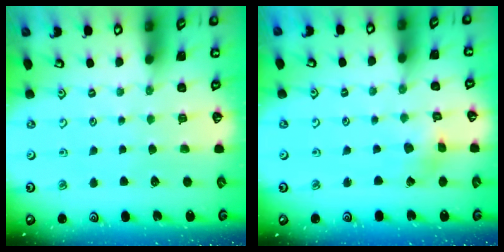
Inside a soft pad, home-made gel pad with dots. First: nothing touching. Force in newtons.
{"total": 2.0, "press": 2.0, "slide": 0.3}